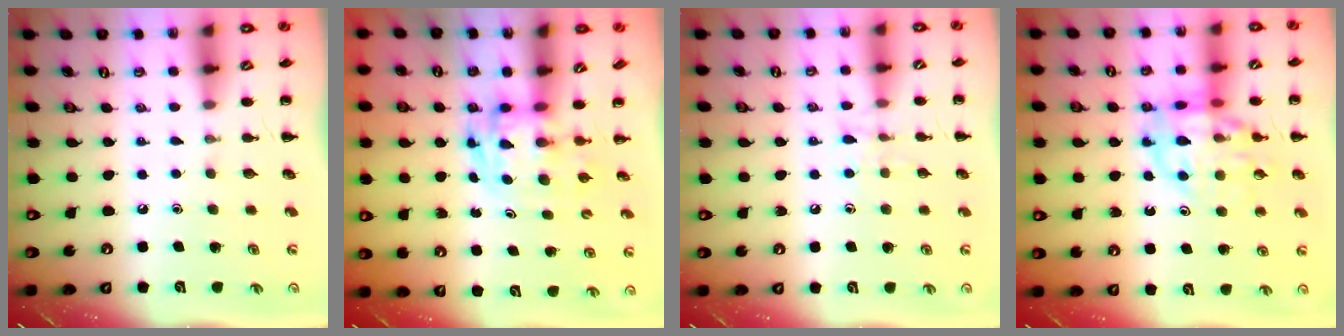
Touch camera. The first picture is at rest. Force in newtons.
{"total": 3.4, "press": 3.4, "slide": 0.6}
{"total": 7.0, "press": 6.8, "slide": 1.7}
{"total": 16.0, "press": 15.9, "slide": 2.4}